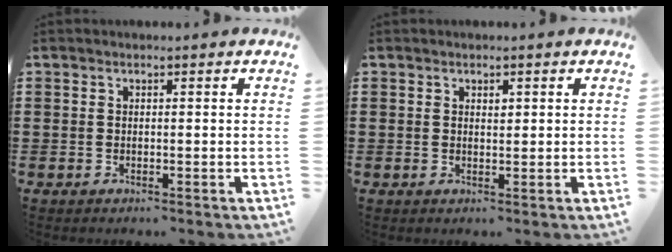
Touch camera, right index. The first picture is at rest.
{"total": 0.9, "force": [0.4, 0.5, 0.7], "torque": [-0.015, 0.003, 0.007]}